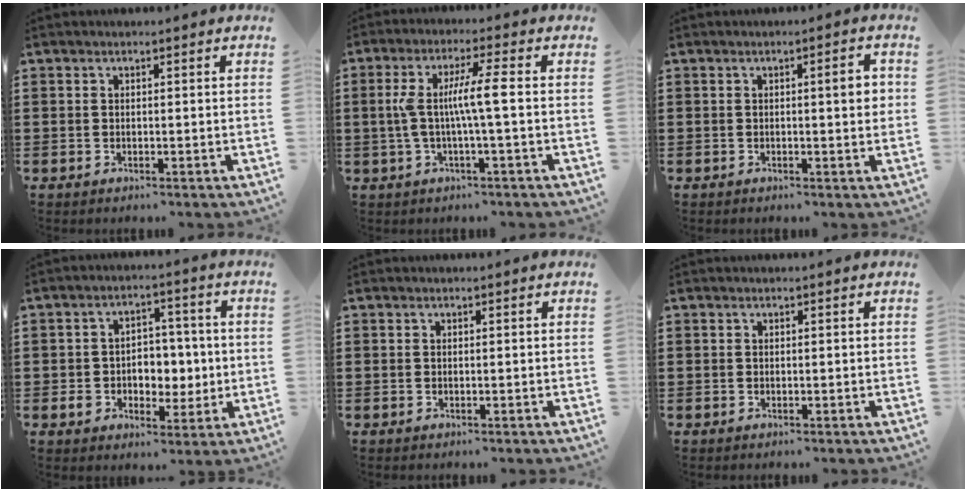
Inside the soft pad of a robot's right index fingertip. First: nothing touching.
{"total": 6.8, "force": [-0.2, 0.2, 6.8], "torque": [-0.142, -0.008, -0.017]}
{"total": 3.4, "force": [0.4, 0.5, 3.3], "torque": [-0.049, -0.001, 0.003]}
{"total": 6.1, "force": [-0.7, 5.2, 3.1], "torque": [-0.058, 0.008, -0.014]}
{"total": 0.0}
{"total": 0.0}